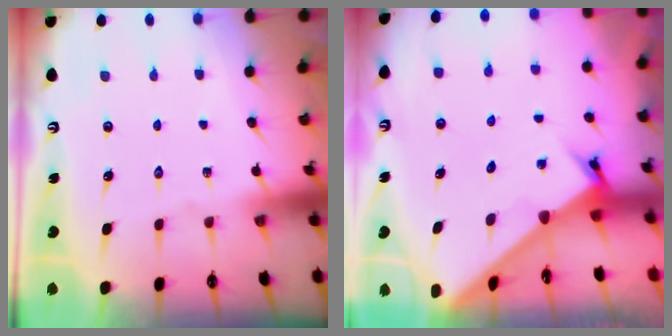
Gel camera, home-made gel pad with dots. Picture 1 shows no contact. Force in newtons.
{"total": 2.1, "press": 2.1, "slide": 0.1}